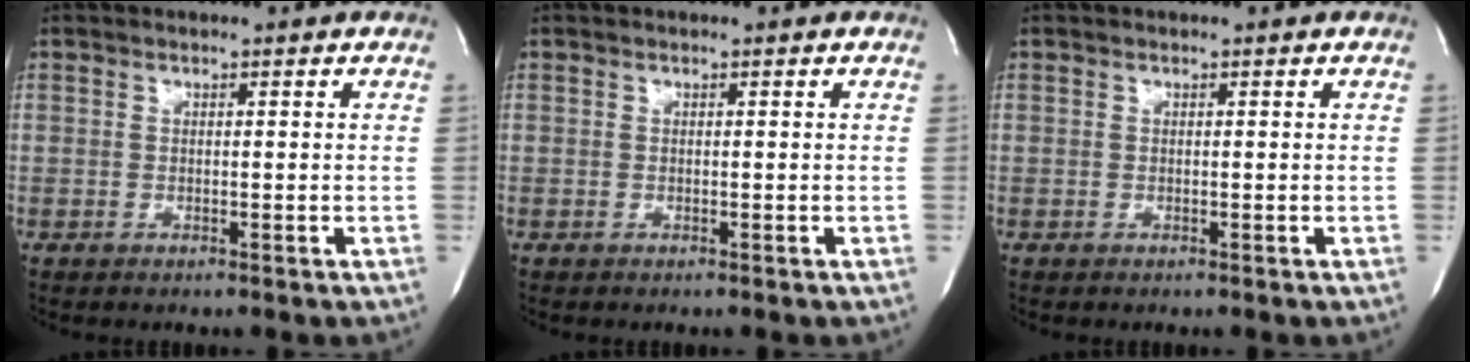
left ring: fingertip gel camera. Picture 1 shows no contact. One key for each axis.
{"total": 0.0}
{"total": 0.0}